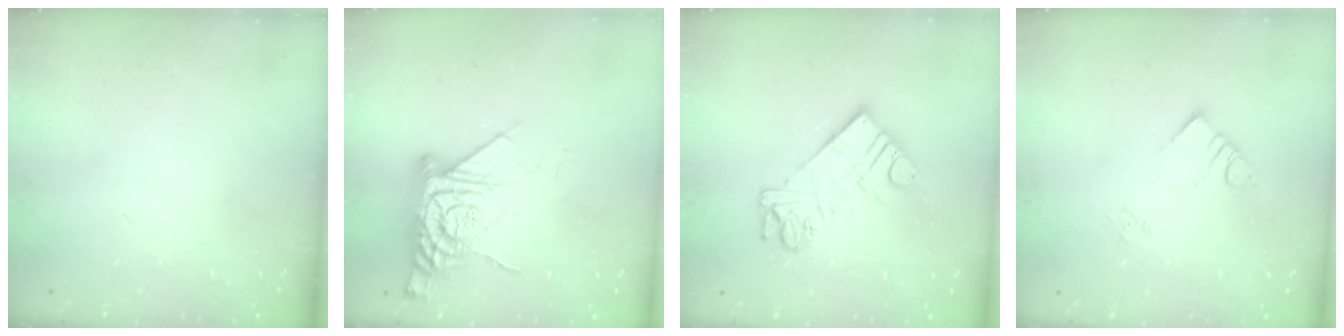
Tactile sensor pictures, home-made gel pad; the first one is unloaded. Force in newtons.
{"total": 15.5, "press": 15.4, "slide": 1.2}
{"total": 12.0, "press": 11.9, "slide": 1.0}
{"total": 2.8, "press": 2.8, "slide": 0.1}